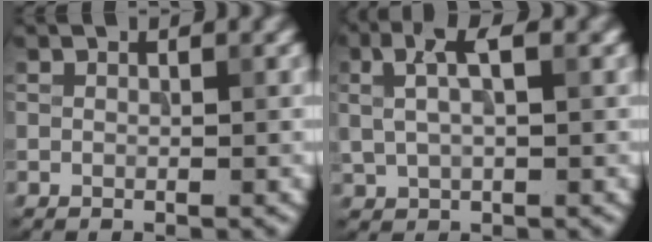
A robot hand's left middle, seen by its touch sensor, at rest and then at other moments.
{"total": 3.5, "force": [1.2, 1.5, 2.9], "torque": [-0.061, 0.007, 0.022]}